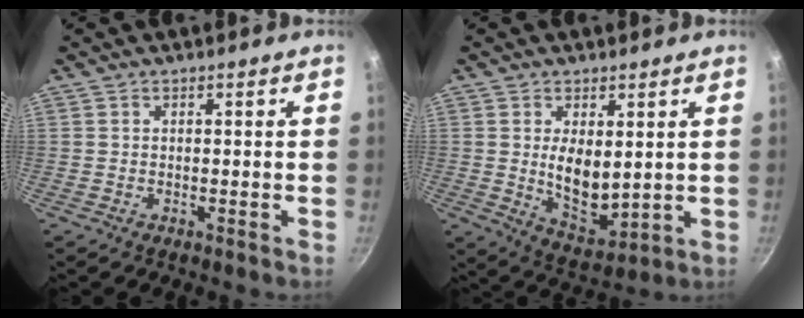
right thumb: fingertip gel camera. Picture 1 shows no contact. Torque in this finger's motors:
{"motor_torque": [1.89, 3.12, 1.60, -0.62, 0.19]}